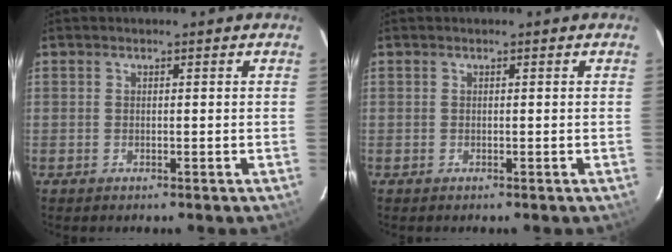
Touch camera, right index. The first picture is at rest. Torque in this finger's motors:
{"motor_torque": [0.00, 0.00, 0.00, 0.00]}